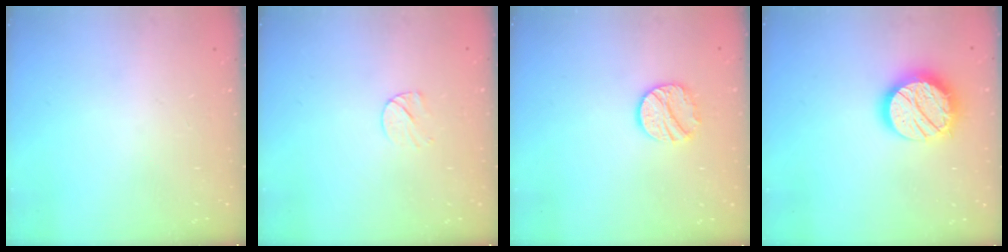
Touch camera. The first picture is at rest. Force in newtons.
{"total": 6.5, "press": 6.5, "slide": 0.6}
{"total": 10.2, "press": 10.1, "slide": 0.8}
{"total": 16.0, "press": 16.0, "slide": 0.8}